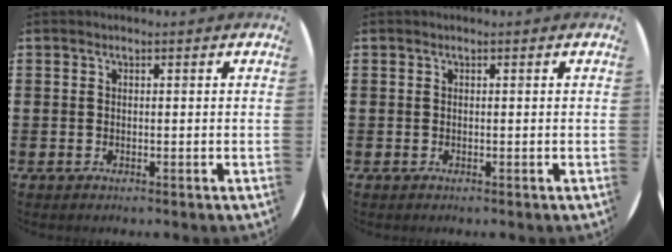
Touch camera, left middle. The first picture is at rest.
{"total": 0.0}